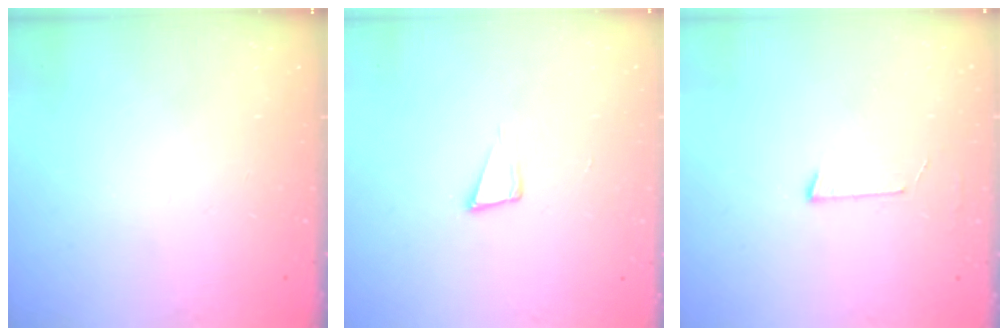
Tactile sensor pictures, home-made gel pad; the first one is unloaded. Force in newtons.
{"total": 4.1, "press": 2.6, "slide": 3.2}
{"total": 2.7, "press": 2.7, "slide": 0.2}